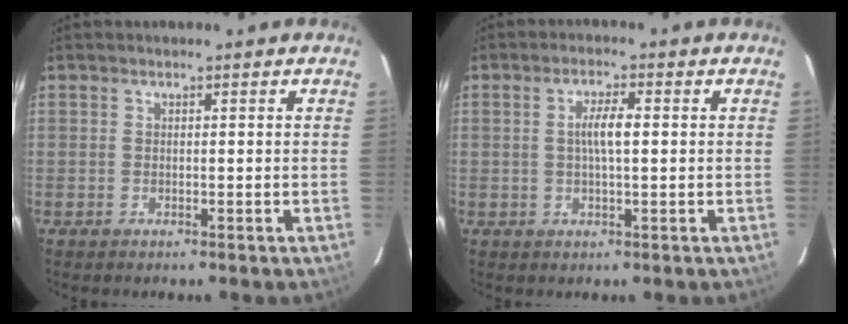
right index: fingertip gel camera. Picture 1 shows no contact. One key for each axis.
{"total": 4.0, "fx": 0.3, "fy": 0.7, "fz": 3.9, "tx": -0.073, "ty": 0.005, "tz": 0.007}